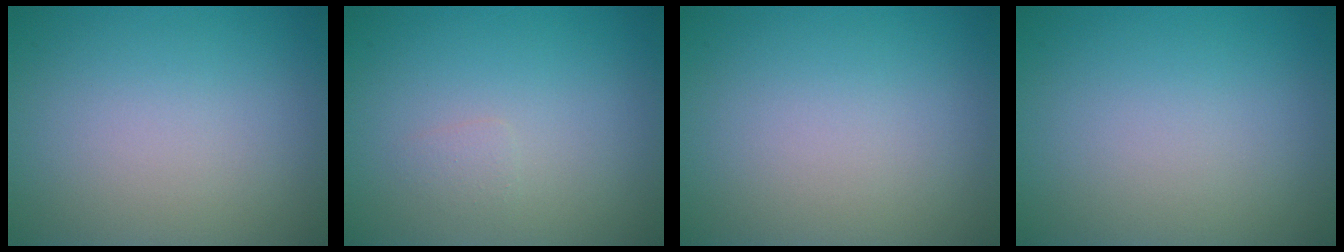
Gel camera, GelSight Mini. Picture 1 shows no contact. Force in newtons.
{"total": 0.7, "press": 0.7, "slide": 0.1}
{"total": 0.0}
{"total": 0.0}